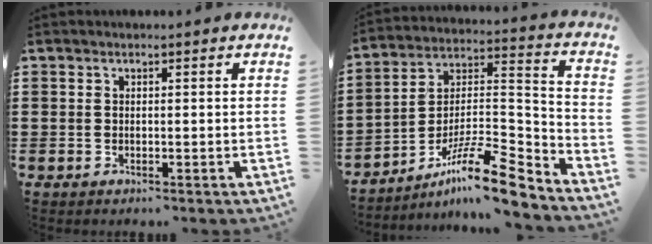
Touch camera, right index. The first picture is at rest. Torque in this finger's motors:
{"motor_torque": [1.10, -1.04, 0.22, 0.07]}